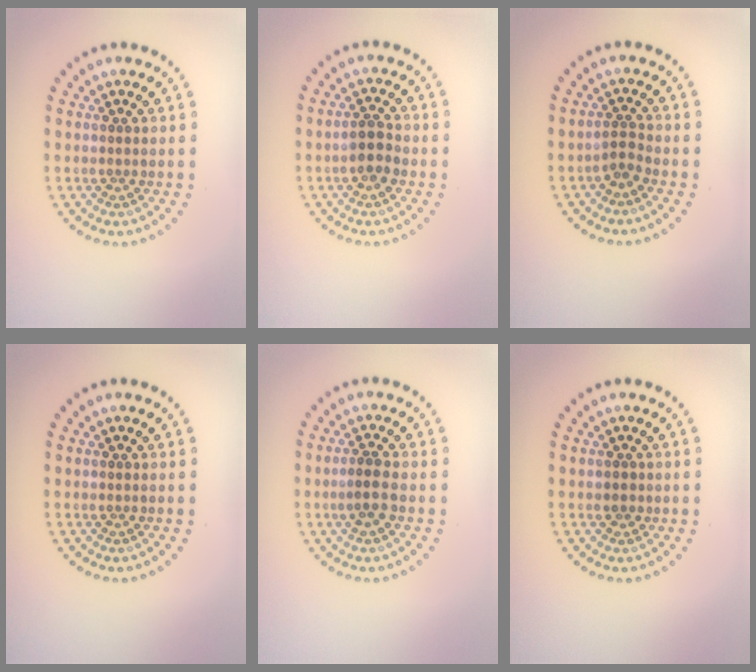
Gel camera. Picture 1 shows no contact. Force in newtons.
{"total": 2.3, "press": 2.2, "slide": 0.7}
{"total": 1.4, "press": 1.1, "slide": 0.9}
{"total": 0.0}
{"total": 2.0, "press": 1.9, "slide": 0.6}
{"total": 1.1, "press": 1.0, "slide": 0.5}